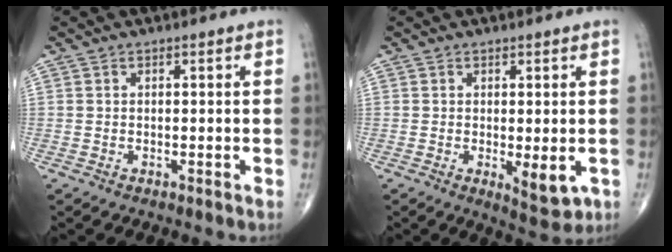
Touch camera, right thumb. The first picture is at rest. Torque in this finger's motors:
{"motor_torque": [0.39, 0.64, 0.24, -0.35, 0.19]}